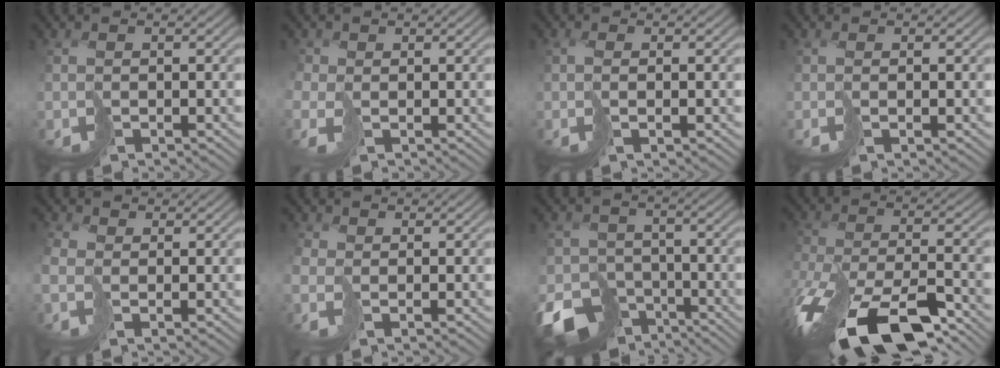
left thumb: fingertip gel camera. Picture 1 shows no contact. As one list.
[{"total": 2.9, "force": [-0.9, 2.1, 1.8], "torque": [-0.063, -0.006, -0.024]}, {"total": 2.1, "force": [-0.2, 0.5, 2.1], "torque": [-0.046, -0.001, -0.006]}, {"total": 1.0, "force": [-0.1, 0.1, 1.0], "torque": [-0.023, 0.000, -0.004]}, {"total": 3.1, "force": [0.5, 2.1, 2.2], "torque": [-0.076, -0.001, 0.007]}, {"total": 2.4, "force": [0.2, 1.6, 1.9], "torque": [-0.066, -0.001, 0.000]}, {"total": 8.9, "force": [-5.9, 5.7, 3.3], "torque": [-0.067, -0.027, -0.102]}, {"total": 16.4, "force": [-10.4, 7.1, 10.4], "torque": [-0.263, -0.053, -0.153]}]